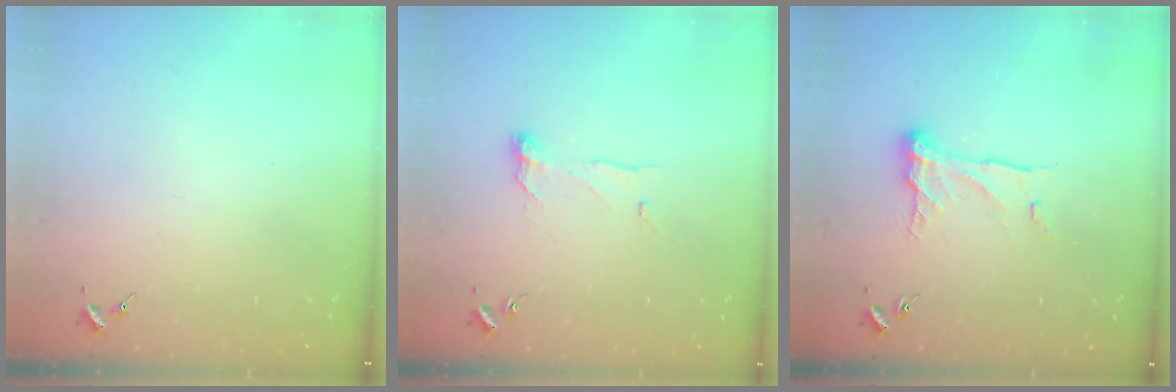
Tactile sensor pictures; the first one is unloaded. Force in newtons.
{"total": 7.9, "press": 7.8, "slide": 0.3}
{"total": 11.2, "press": 11.2, "slide": 0.8}